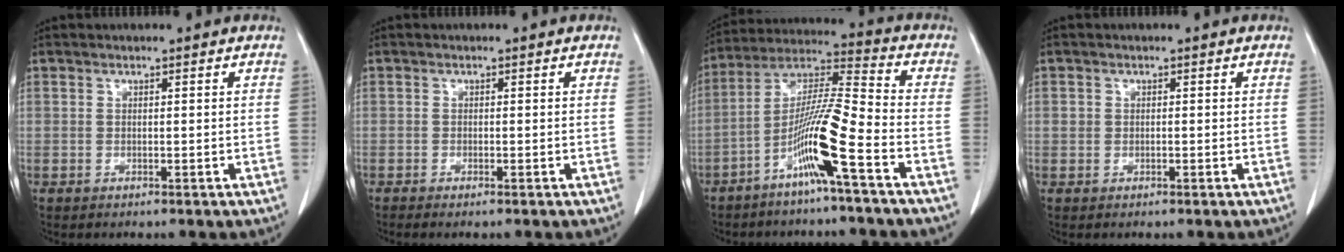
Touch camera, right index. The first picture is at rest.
{"total": 1.0, "force": [-0.7, 0.0, 0.6], "torque": [-0.013, -0.002, -0.012]}
{"total": 11.9, "force": [-5.6, -0.9, 10.4], "torque": [-0.204, -0.001, -0.113]}
{"total": 0.8, "force": [0.1, 0.8, 0.2], "torque": [0.000, 0.006, 0.002]}